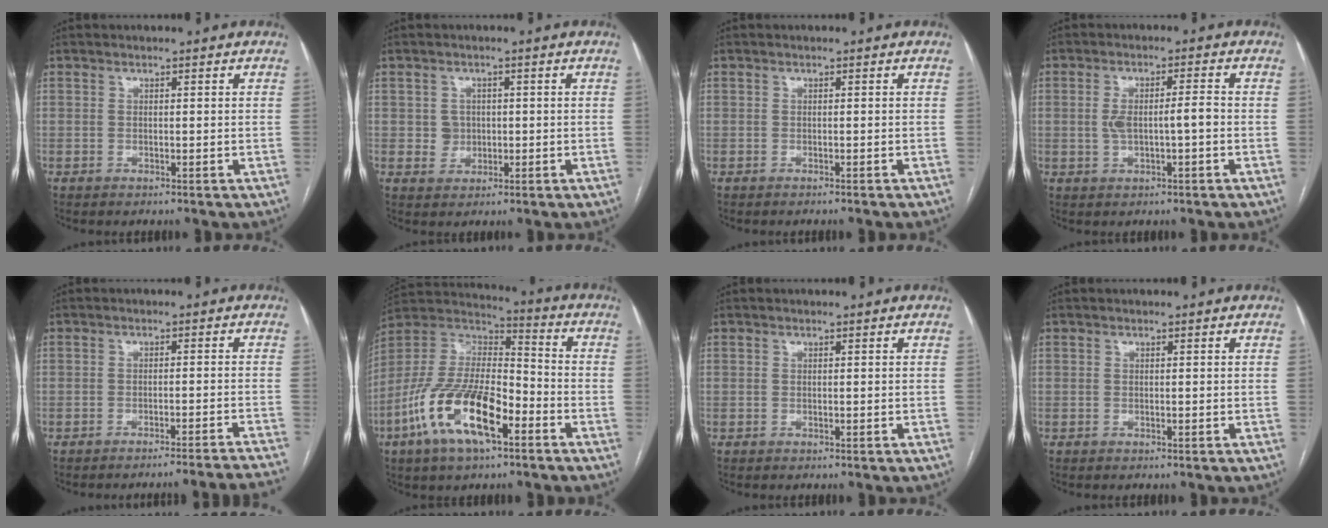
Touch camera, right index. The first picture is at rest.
{"total": 2.7, "force": [-0.1, 2.6, 0.7], "torque": [-0.006, 0.004, 0.004]}
{"total": 1.0, "force": [-0.9, 0.0, 0.3], "torque": [-0.005, 0.000, -0.012]}
{"total": 5.0, "force": [-0.6, 1.2, 4.8], "torque": [-0.096, 0.015, -0.004]}
{"total": 11.4, "force": [-10.8, -2.6, 2.4], "torque": [0.004, -0.012, -0.131]}
{"total": 17.5, "force": [-8.0, 6.2, 14.3], "torque": [-0.296, 0.002, -0.146]}
{"total": 0.0}
{"total": 0.0}